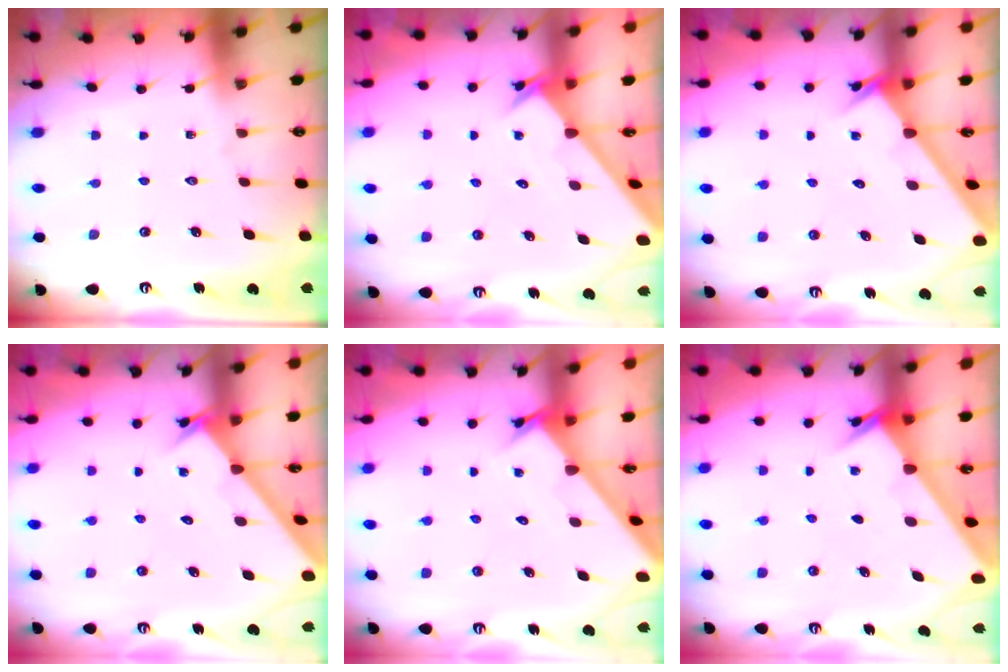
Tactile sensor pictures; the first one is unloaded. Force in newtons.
{"total": 2.4, "press": 2.4, "slide": 0.2}
{"total": 2.3, "press": 2.3, "slide": 0.2}
{"total": 1.9, "press": 1.9, "slide": 0.2}
{"total": 2.2, "press": 2.2, "slide": 0.1}
{"total": 2.4, "press": 2.4, "slide": 0.3}